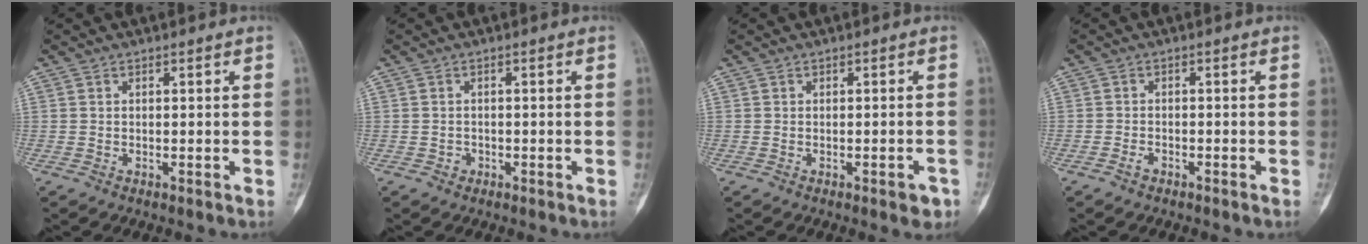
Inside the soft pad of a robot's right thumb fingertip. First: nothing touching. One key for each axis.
{"total": 1.1, "fx": -0.5, "fy": 1.0, "fz": 0.2, "tx": 0.004, "ty": 0.005, "tz": -0.011}
{"total": 2.3, "fx": -1.3, "fy": 1.0, "fz": 1.7, "tx": -0.011, "ty": 0.007, "tz": -0.016}
{"total": 1.3, "fx": -1.0, "fy": 0.6, "fz": 0.5, "tx": -0.014, "ty": 0.005, "tz": -0.021}